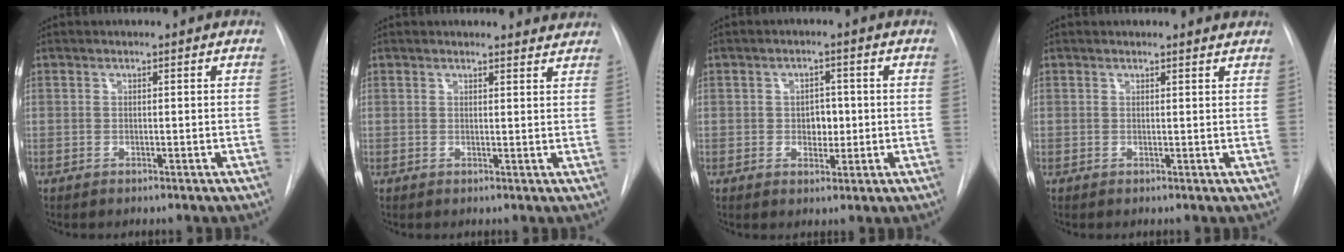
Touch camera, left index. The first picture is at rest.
{"total": 3.2, "force": [3.2, 0.4, -0.1], "torque": [-0.003, -0.012, 0.020]}
{"total": 3.3, "force": [-0.1, 2.3, 2.4], "torque": [-0.027, 0.001, 0.000]}
{"total": 2.4, "force": [2.3, 0.3, 0.1], "torque": [-0.009, -0.003, 0.017]}